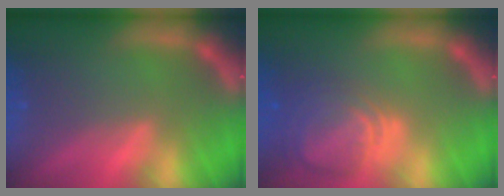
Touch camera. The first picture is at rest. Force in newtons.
{"total": 6.5}